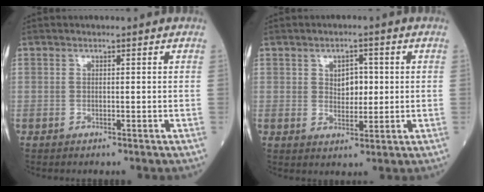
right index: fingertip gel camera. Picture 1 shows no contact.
{"total": 4.0, "force": [0.8, 2.4, 3.1], "torque": [-0.044, 0.002, 0.016]}